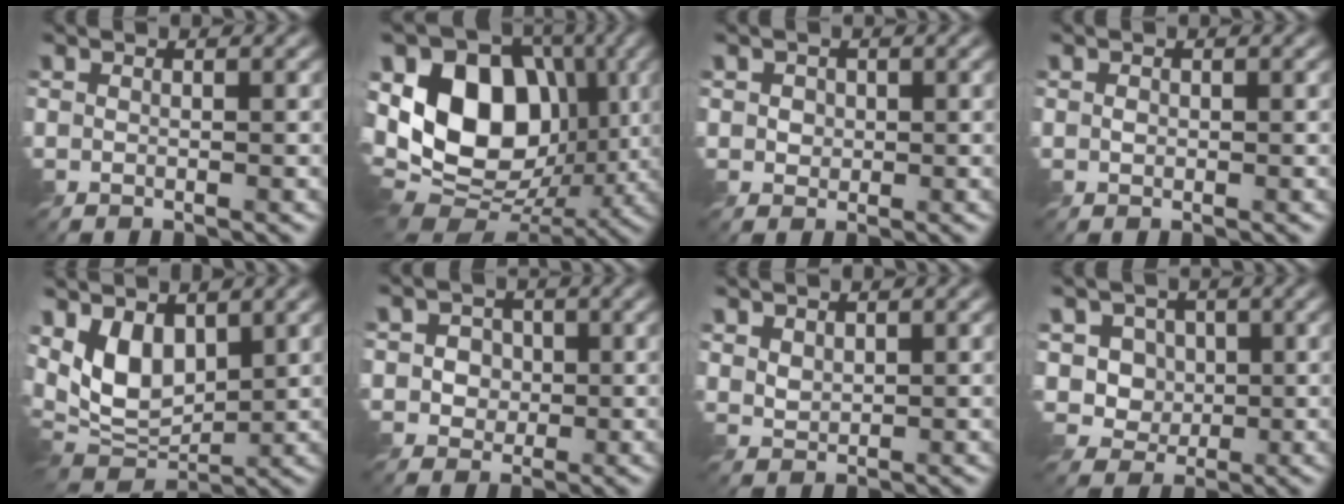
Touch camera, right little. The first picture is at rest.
{"total": 13.6, "force": [1.1, 9.9, 9.2], "torque": [-0.170, 0.001, 0.006]}
{"total": 1.5, "force": [0.3, 1.3, 0.6], "torque": [-0.020, 0.000, 0.011]}
{"total": 0.5, "force": [-0.1, 0.4, 0.3], "torque": [-0.008, -0.002, -0.002]}
{"total": 5.9, "force": [2.2, 3.4, 4.3], "torque": [-0.088, -0.016, 0.037]}
{"total": 3.3, "force": [0.6, 3.0, 1.4], "torque": [-0.021, 0.008, 0.003]}
{"total": 1.5, "force": [1.1, 0.8, 0.7], "torque": [-0.020, -0.001, 0.025]}
{"total": 5.0, "force": [1.3, 4.4, 2.1], "torque": [-0.050, -0.001, 0.020]}